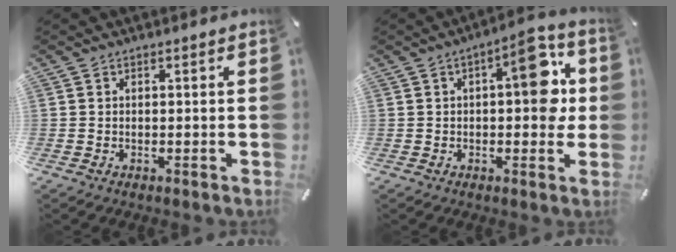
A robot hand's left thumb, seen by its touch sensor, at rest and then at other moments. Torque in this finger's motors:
{"motor_torque": [-0.13, 0.85, 0.74, 0.38, 0.09]}